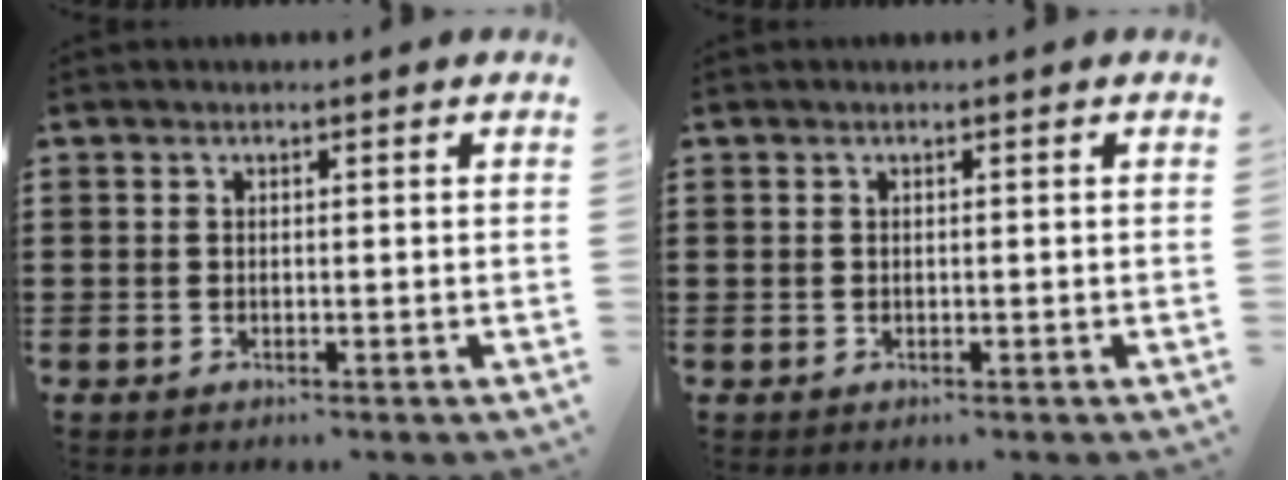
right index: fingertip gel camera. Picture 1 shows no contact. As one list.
[{"total": 0.0}]